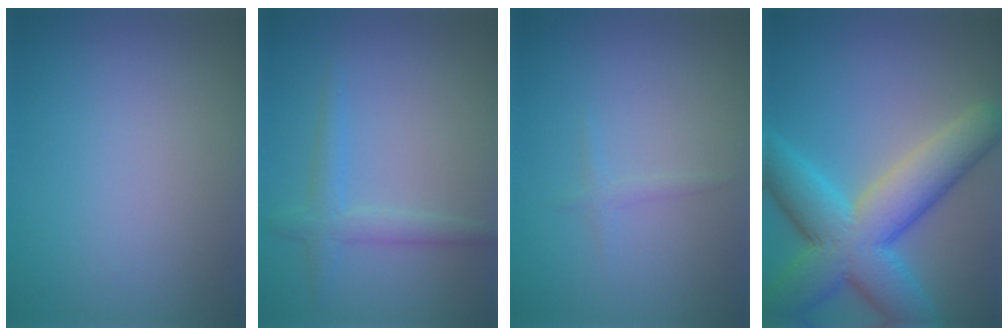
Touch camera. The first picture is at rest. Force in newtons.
{"total": 2.2, "press": 2.2, "slide": 0.1}
{"total": 0.8, "press": 0.8, "slide": 0.0}
{"total": 10.4, "press": 10.4, "slide": 0.1}